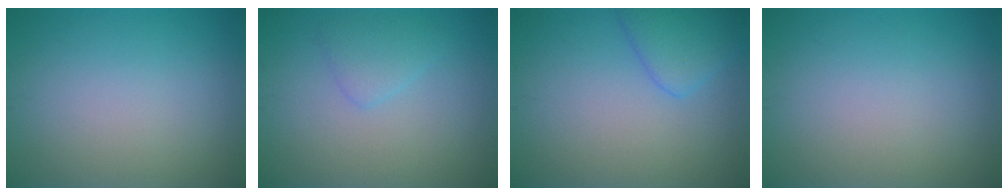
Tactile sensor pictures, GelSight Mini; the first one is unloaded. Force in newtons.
{"total": 1.8, "press": 1.8, "slide": 0.2}
{"total": 2.9, "press": 2.9, "slide": 0.2}
{"total": 0.0}